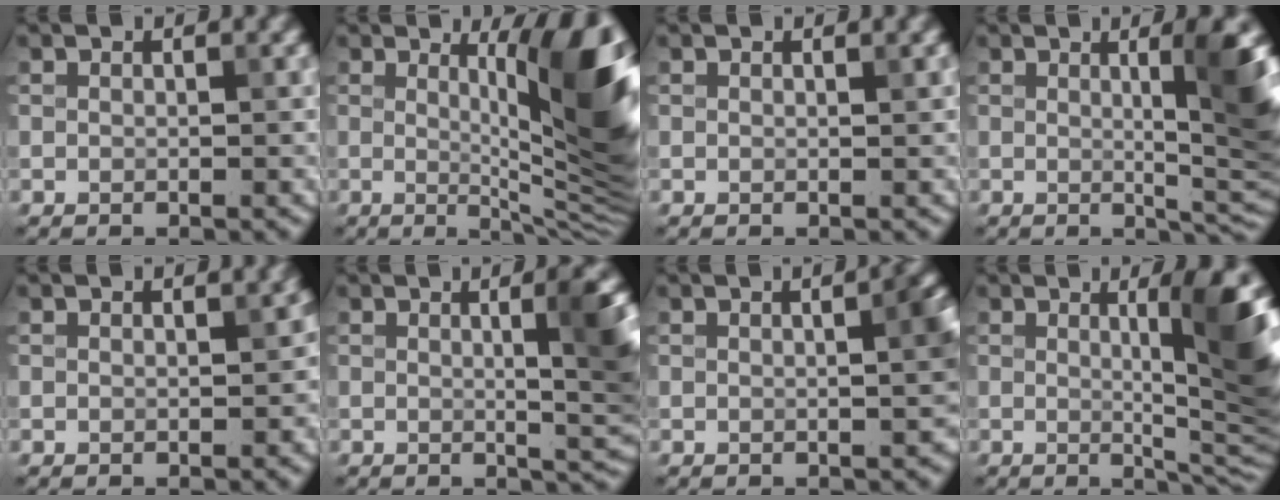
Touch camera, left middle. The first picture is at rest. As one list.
[{"total": 11.8, "force": [1.6, 2.8, 11.3], "torque": [-0.112, -0.004, 0.026]}, {"total": 0.7, "force": [0.4, 0.3, 0.5], "torque": [0.001, 0.003, 0.003]}, {"total": 7.1, "force": [0.9, 1.4, 6.9], "torque": [-0.080, -0.003, 0.021]}, {"total": 1.3, "force": [0.3, 0.6, 1.1], "torque": [-0.007, 0.006, 0.012]}, {"total": 5.3, "force": [0.6, 1.0, 5.2], "torque": [-0.057, 0.006, 0.011]}, {"total": 3.8, "force": [0.2, 1.3, 3.6], "torque": [-0.022, 0.016, 0.006]}, {"total": 9.7, "force": [1.6, 2.1, 9.3], "torque": [-0.109, 0.003, 0.032]}]